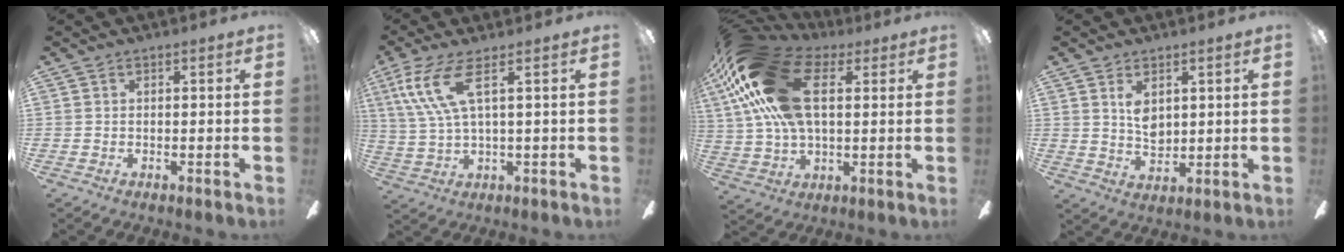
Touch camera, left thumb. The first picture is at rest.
{"total": 11.1, "force": [5.0, 3.1, 9.4], "torque": [-0.201, -0.003, 0.093]}
{"total": 26.6, "force": [8.2, 15.2, 20.2], "torque": [-0.407, 0.002, 0.140]}
{"total": 5.5, "force": [2.5, 3.4, 3.4], "torque": [-0.051, -0.010, 0.042]}